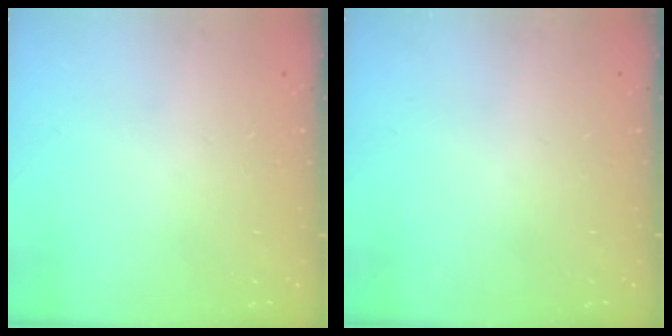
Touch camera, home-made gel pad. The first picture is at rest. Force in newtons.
{"total": 0.0}